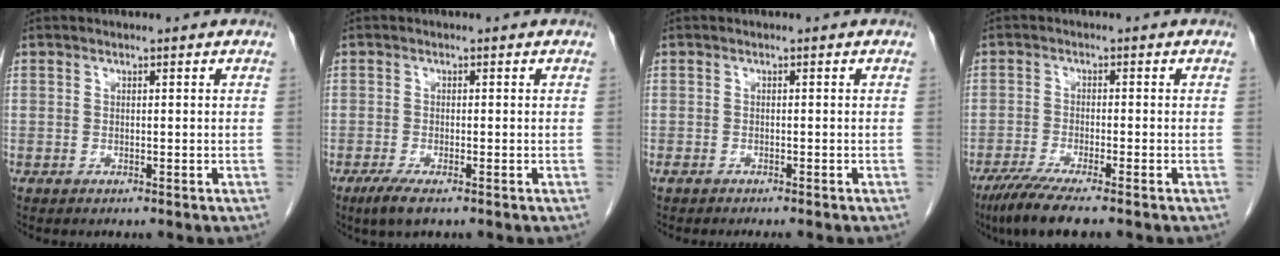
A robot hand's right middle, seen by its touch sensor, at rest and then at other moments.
{"total": 3.2, "force": [-2.0, 0.5, 2.4], "torque": [-0.052, -0.009, -0.037]}
{"total": 3.8, "force": [-3.2, 0.7, 1.9], "torque": [-0.022, -0.007, -0.041]}
{"total": 6.5, "force": [-4.9, -0.1, 4.3], "torque": [-0.074, -0.018, -0.085]}